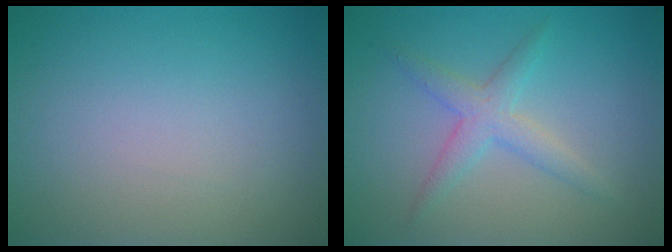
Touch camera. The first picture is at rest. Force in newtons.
{"total": 2.5, "press": 2.5, "slide": 0.1}